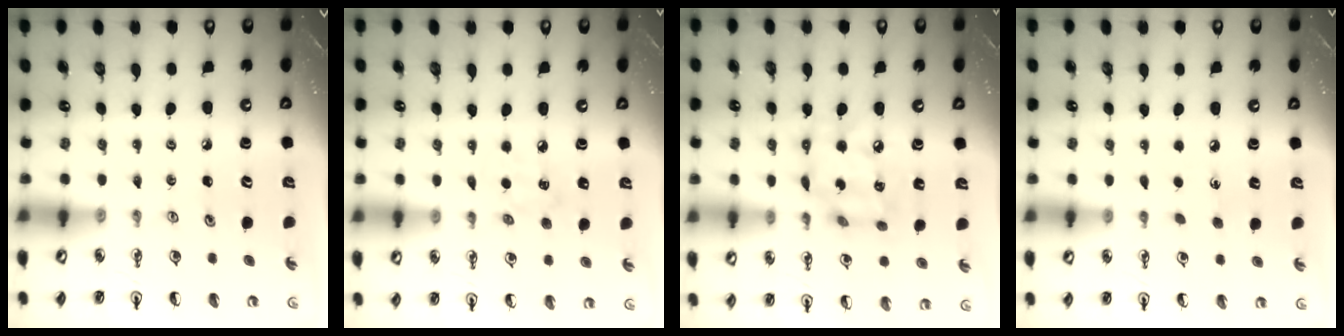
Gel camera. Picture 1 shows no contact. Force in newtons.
{"total": 5.4, "press": 5.4, "slide": 0.7}
{"total": 11.0, "press": 11.0, "slide": 0.8}
{"total": 3.7, "press": 3.6, "slide": 0.5}